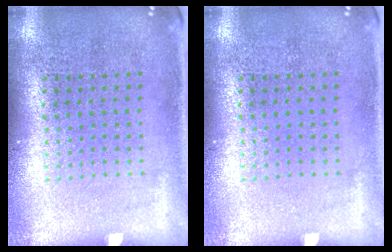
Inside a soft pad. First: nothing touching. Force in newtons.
{"total": 0.0}